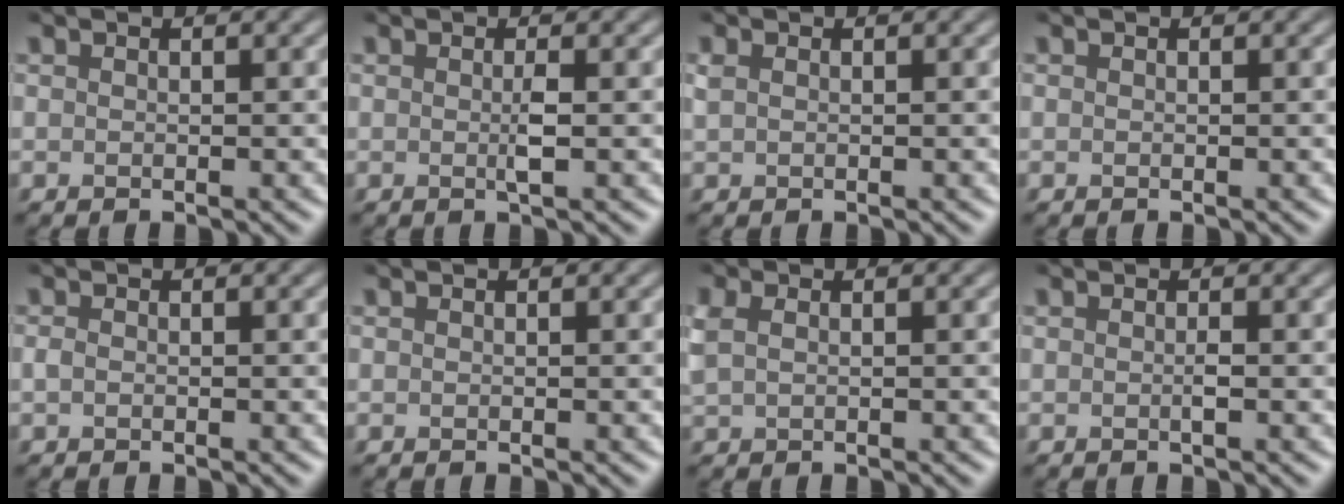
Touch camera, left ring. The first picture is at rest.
{"total": 1.0, "force": [-0.1, 0.0, 1.0], "torque": [-0.020, -0.002, -0.003]}
{"total": 0.6, "force": [0.3, 0.3, 0.4], "torque": [-0.011, 0.001, 0.006]}
{"total": 0.0}
{"total": 0.6, "force": [-0.2, 0.4, 0.4], "torque": [-0.009, -0.001, -0.004]}
{"total": 0.0}
{"total": 1.5, "force": [0.6, 0.9, 1.1], "torque": [-0.029, 0.003, 0.009]}
{"total": 0.5, "force": [-0.1, -0.1, 0.5], "torque": [-0.009, -0.001, -0.003]}